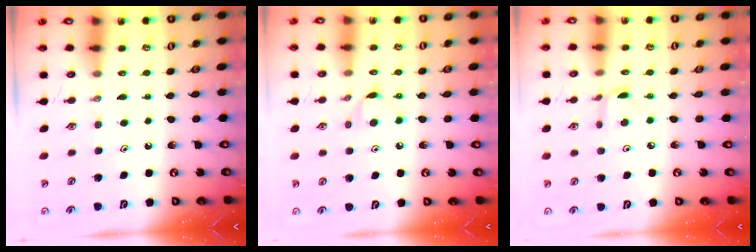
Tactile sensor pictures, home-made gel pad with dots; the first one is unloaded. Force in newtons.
{"total": 4.8, "press": 4.8, "slide": 0.6}
{"total": 3.5, "press": 3.5, "slide": 0.4}